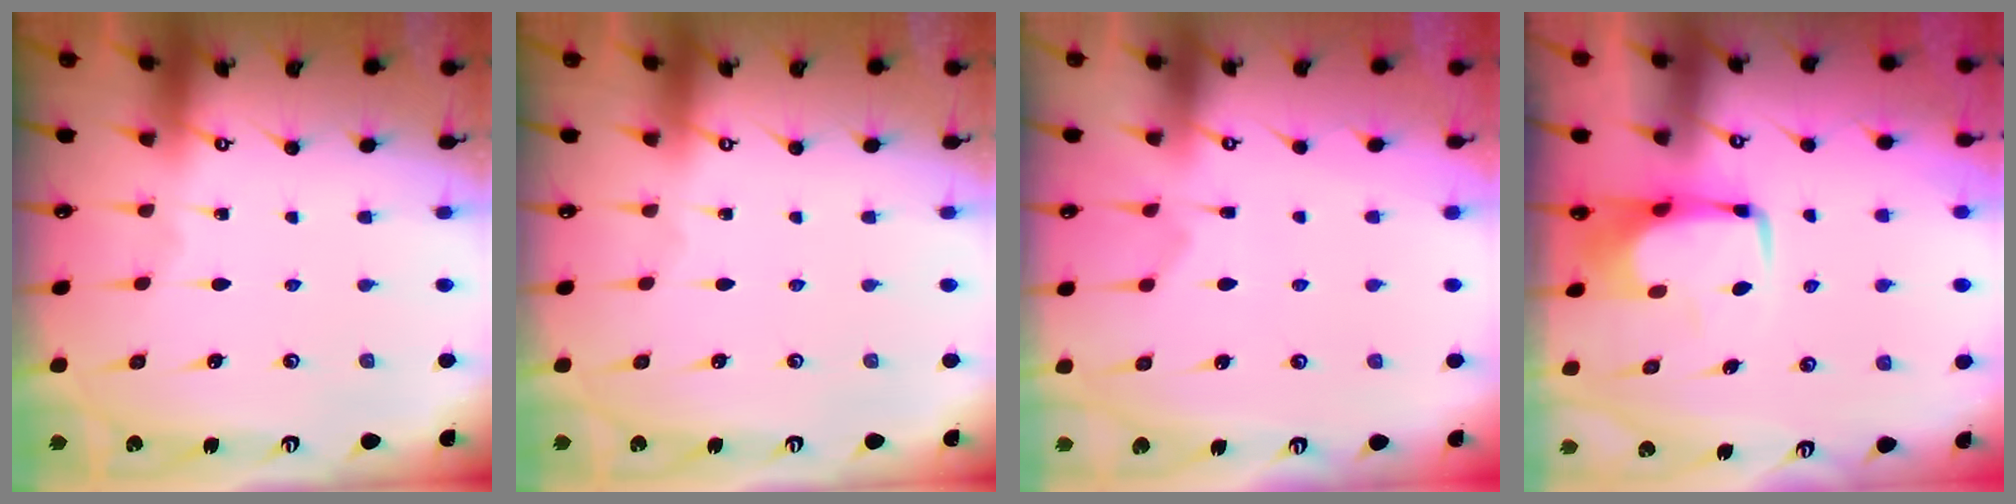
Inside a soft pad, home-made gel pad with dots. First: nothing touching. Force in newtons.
{"total": 0.0}
{"total": 2.9, "press": 2.7, "slide": 1.2}
{"total": 0.0}